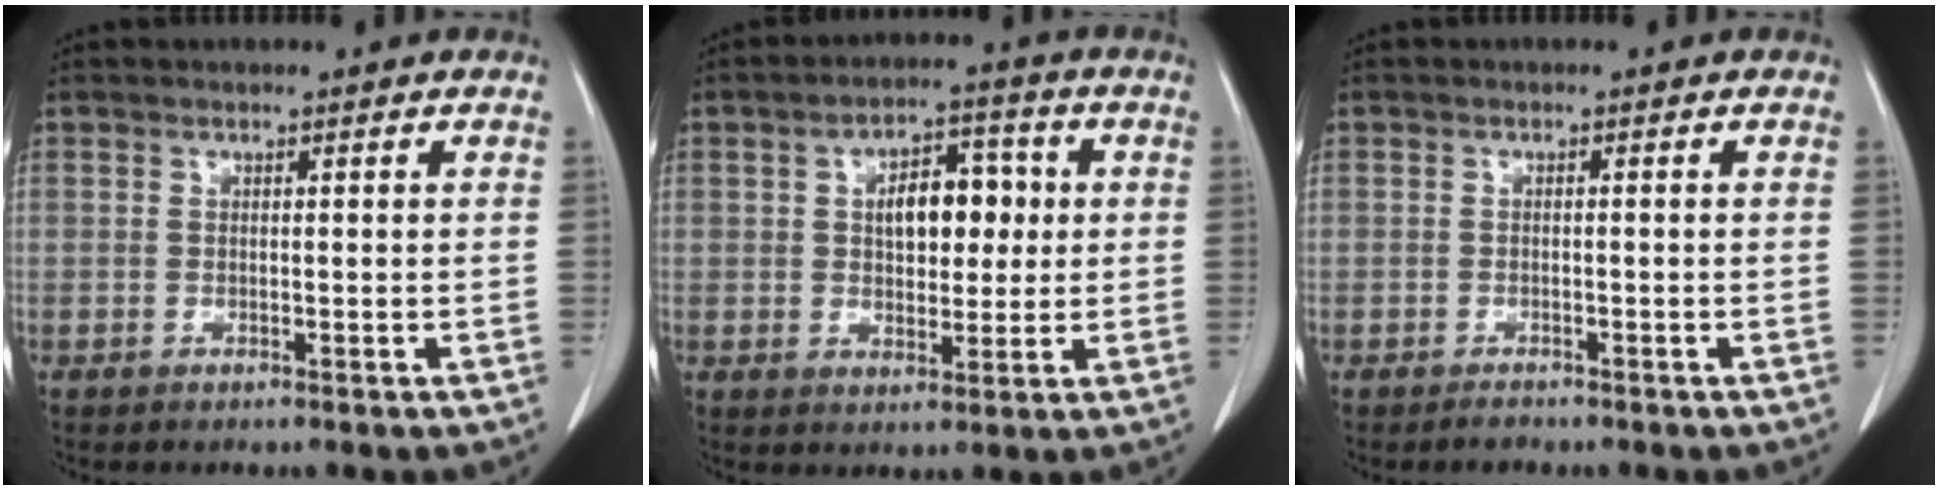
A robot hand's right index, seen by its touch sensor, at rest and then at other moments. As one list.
[{"total": 8.1, "force": [1.3, 4.3, 6.7], "torque": [-0.107, 0.018, 0.023]}, {"total": 1.3, "force": [-1.1, 0.5, 0.3], "torque": [-0.007, 0.000, -0.016]}]